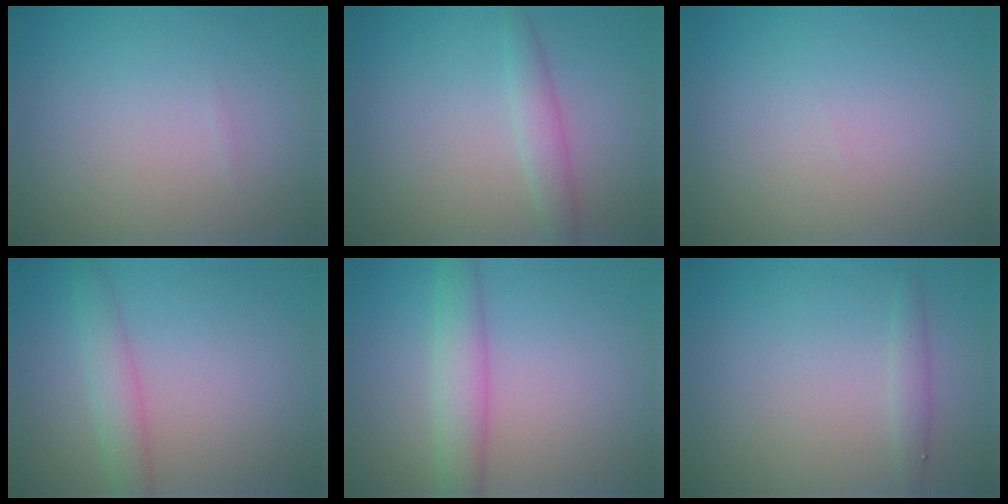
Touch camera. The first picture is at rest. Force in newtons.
{"total": 2.1, "press": 2.1, "slide": 0.1}
{"total": 0.0}
{"total": 2.8, "press": 2.8, "slide": 0.1}
{"total": 3.5, "press": 3.5, "slide": 0.1}
{"total": 1.1, "press": 1.1, "slide": 0.1}